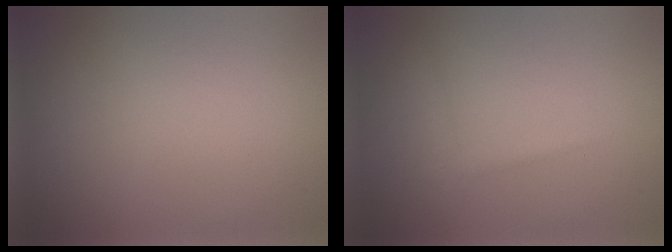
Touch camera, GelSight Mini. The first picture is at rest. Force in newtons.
{"total": 0.8, "press": 0.8, "slide": 0.0}